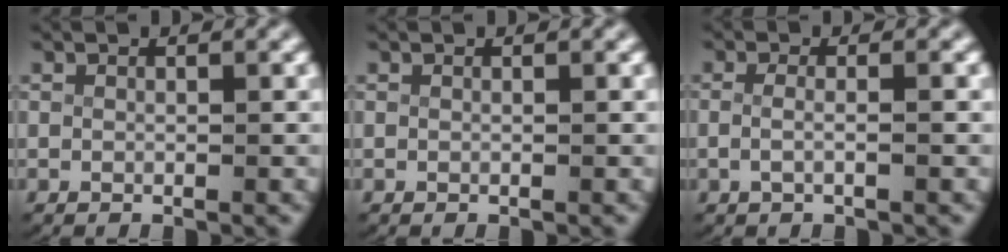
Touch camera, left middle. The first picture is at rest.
{"total": 0.0}
{"total": 1.5, "force": [-0.7, 0.3, 1.3], "torque": [-0.040, -0.010, -0.008]}